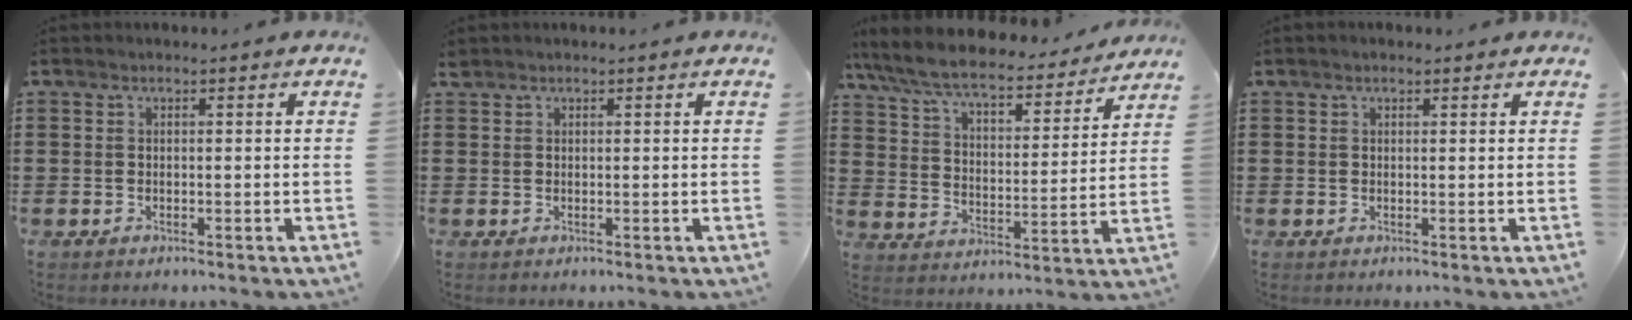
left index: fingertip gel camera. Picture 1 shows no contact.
{"total": 0.8, "force": [0.7, 0.3, 0.1], "torque": [-0.006, 0.002, 0.014]}
{"total": 7.9, "force": [7.0, 1.1, 3.5], "torque": [-0.098, -0.041, 0.119]}
{"total": 0.6, "force": [0.4, 0.2, 0.3], "torque": [-0.007, 0.002, 0.008]}